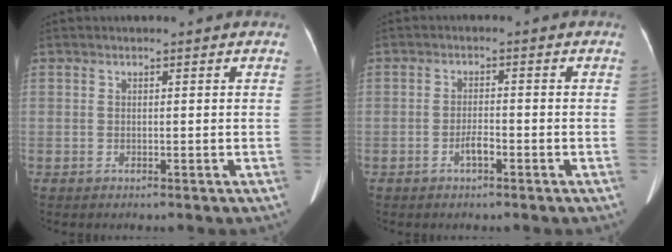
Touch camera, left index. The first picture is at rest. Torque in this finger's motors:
{"motor_torque": [0.34, 0.22, 0.15, 0.04]}